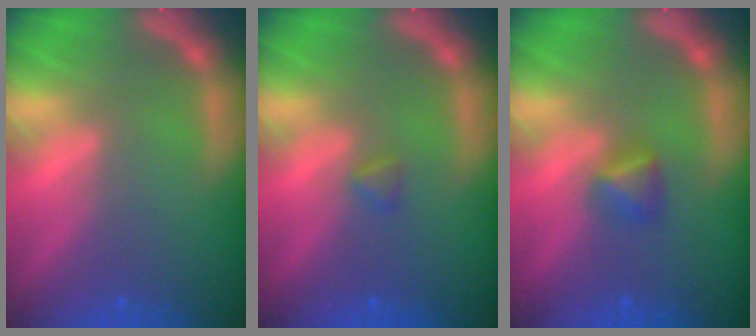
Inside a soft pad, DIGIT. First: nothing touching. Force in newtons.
{"total": 0.9}
{"total": 1.9}